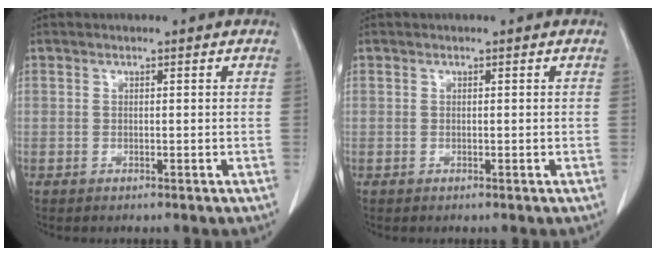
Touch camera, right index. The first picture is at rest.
{"total": 0.0}